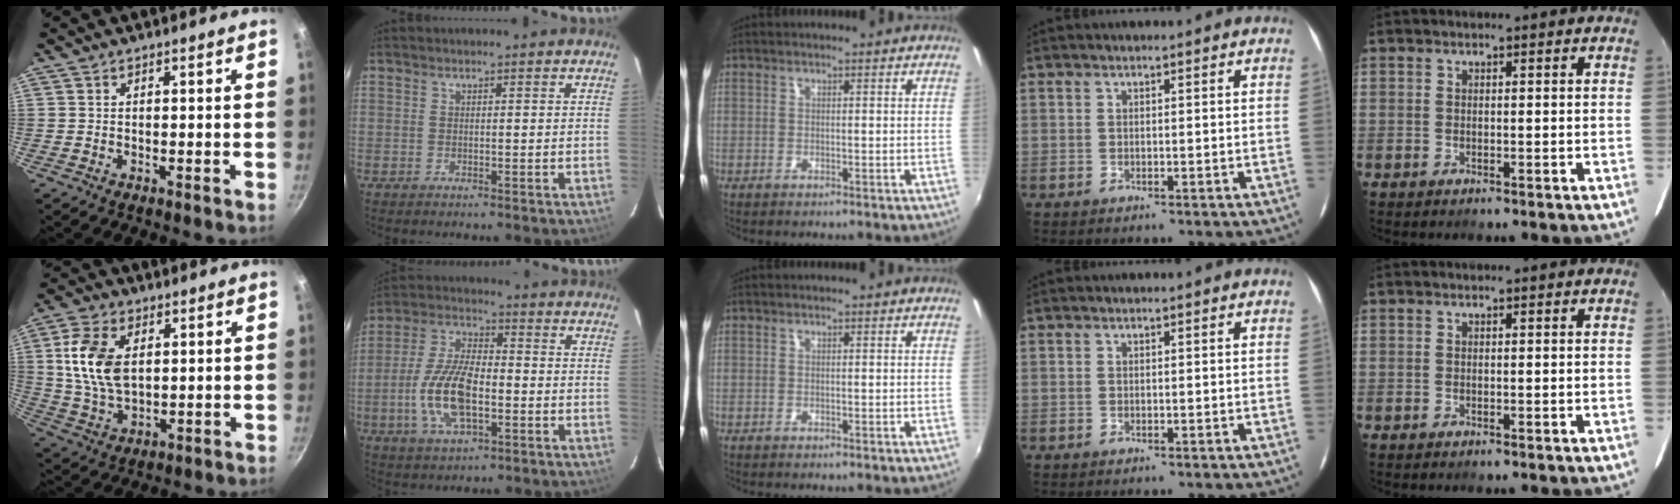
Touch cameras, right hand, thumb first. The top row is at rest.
{"thumb": {"total": 12.3, "force": [2.6, 7.4, 9.4], "torque": [-0.174, -0.011, 0.054]}, "index": {"total": 13.3, "force": [-3.5, 5.8, 11.5], "torque": [-0.242, 0.003, -0.065]}}